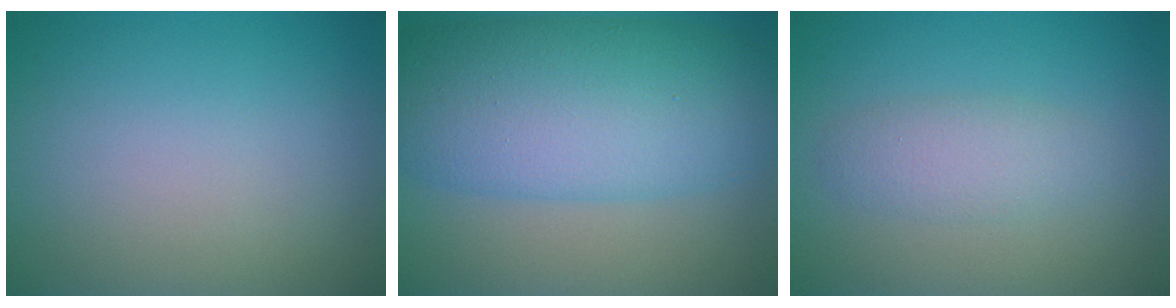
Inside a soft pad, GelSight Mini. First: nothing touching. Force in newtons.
{"total": 10.6, "press": 10.6, "slide": 0.2}
{"total": 2.4, "press": 2.4, "slide": 0.2}